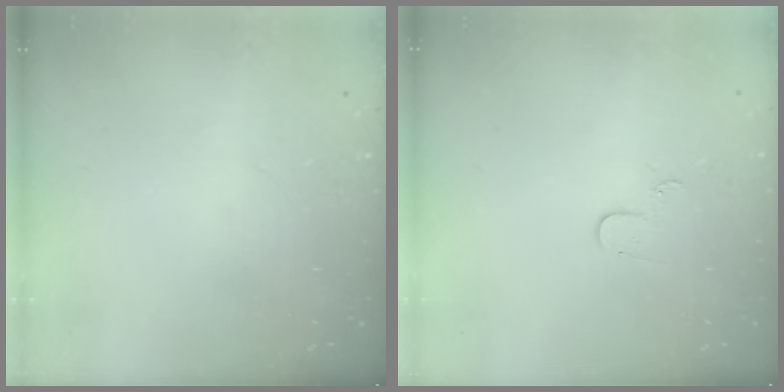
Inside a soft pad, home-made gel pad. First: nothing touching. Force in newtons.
{"total": 4.0, "press": 4.0, "slide": 0.4}